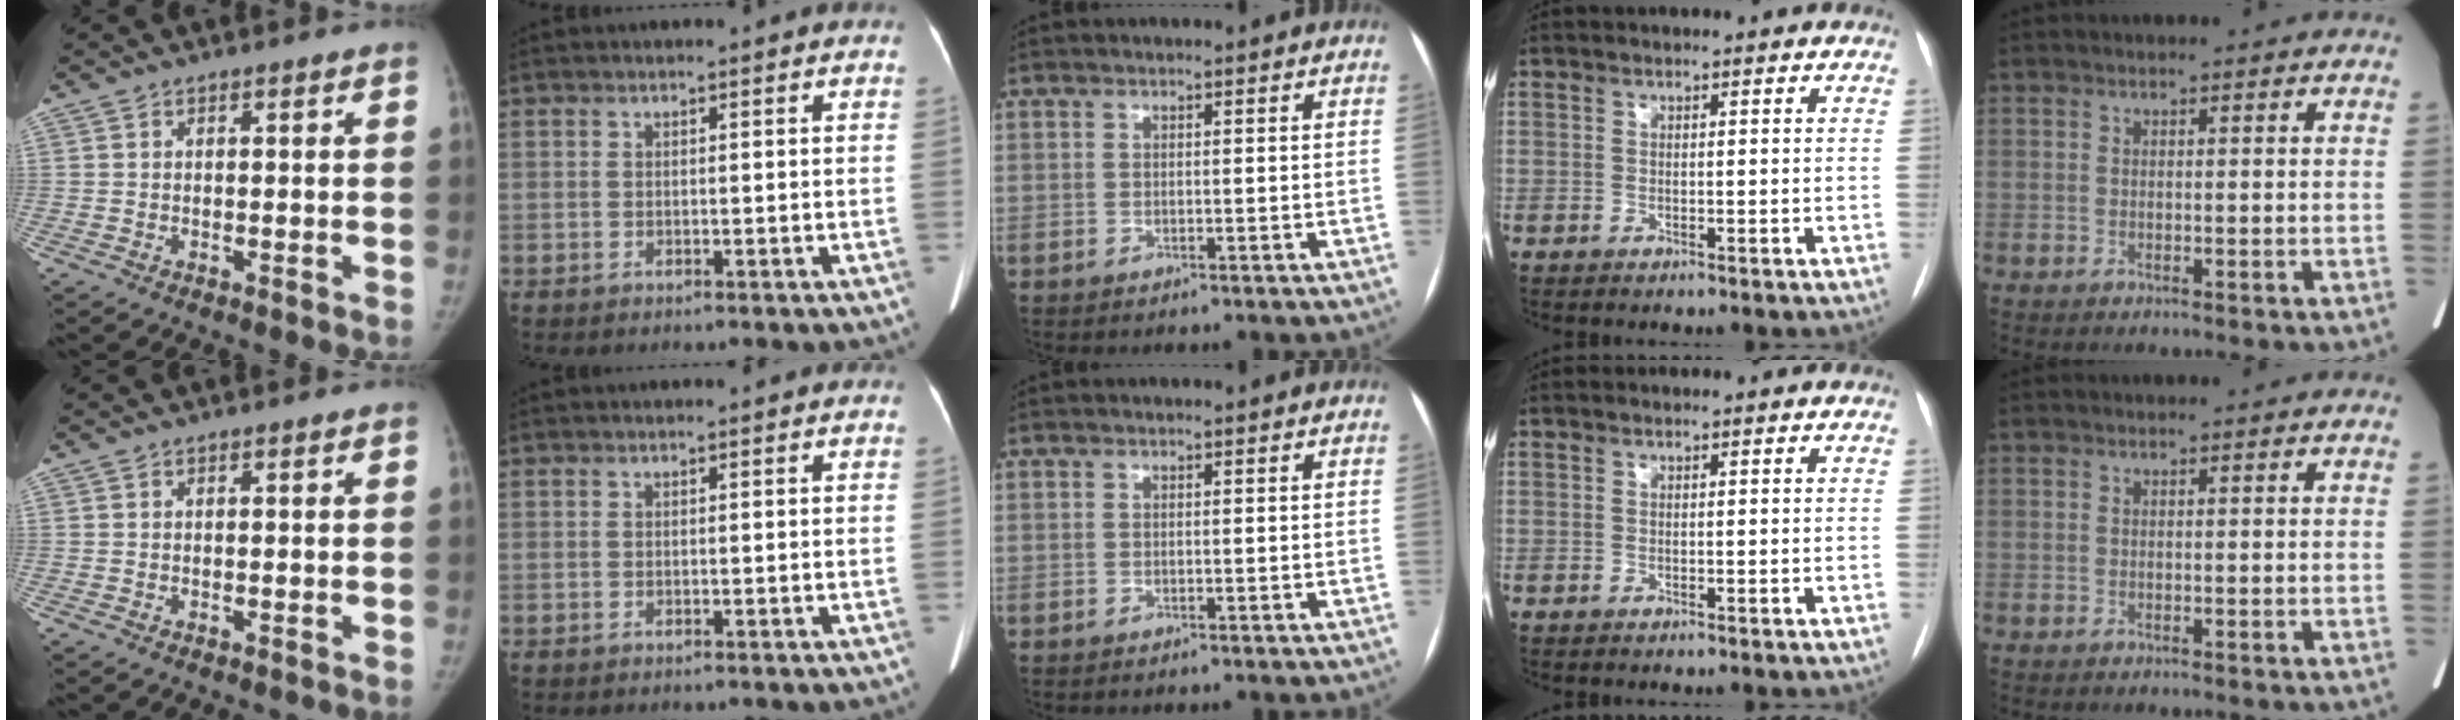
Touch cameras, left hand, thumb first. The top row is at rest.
{}